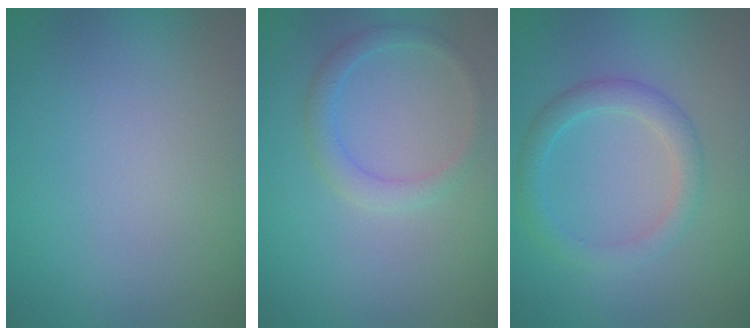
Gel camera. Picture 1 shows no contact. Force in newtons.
{"total": 1.8, "press": 1.8, "slide": 0.0}
{"total": 2.4, "press": 2.4, "slide": 0.2}